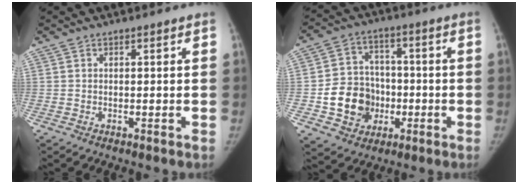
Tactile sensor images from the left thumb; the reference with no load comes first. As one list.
[{"total": 12.8, "force": [-2.8, 11.1, 5.6], "torque": [-0.051, 0.023, -0.044]}]